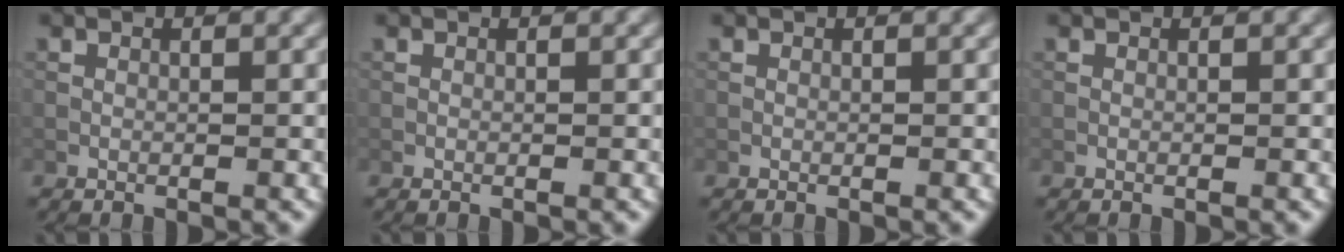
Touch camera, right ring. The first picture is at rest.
{"total": 0.0}
{"total": 0.0}
{"total": 0.0}